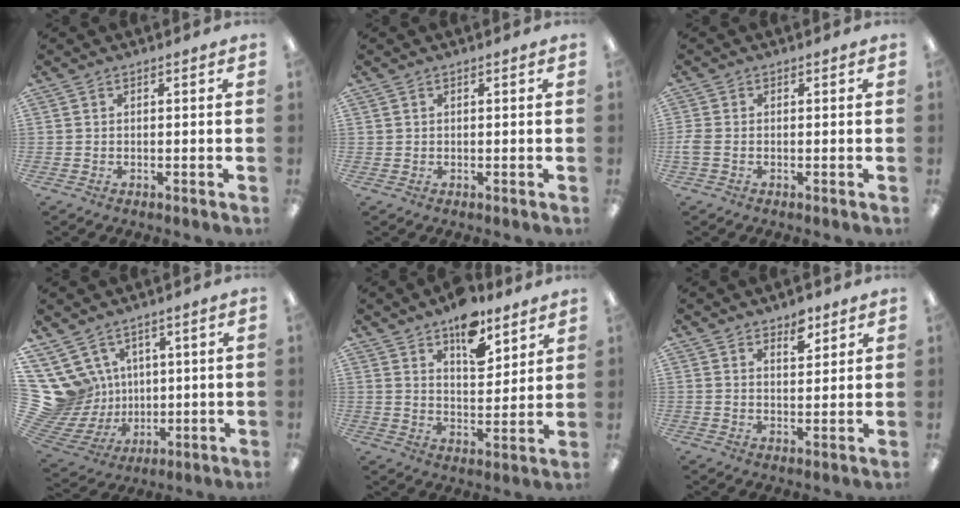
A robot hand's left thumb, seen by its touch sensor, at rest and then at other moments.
{"total": 0.8, "force": [0.4, 0.6, 0.0], "torque": [0.001, 0.002, 0.008]}
{"total": 2.3, "force": [-0.4, 1.5, 1.7], "torque": [-0.037, 0.001, -0.007]}
{"total": 14.9, "force": [4.6, 13.1, 5.4], "torque": [-0.178, -0.036, 0.100]}
{"total": 11.0, "force": [8.1, 5.1, 5.5], "torque": [-0.061, -0.051, 0.138]}
{"total": 4.8, "force": [3.6, 2.3, 2.1], "torque": [-0.008, -0.023, 0.059]}